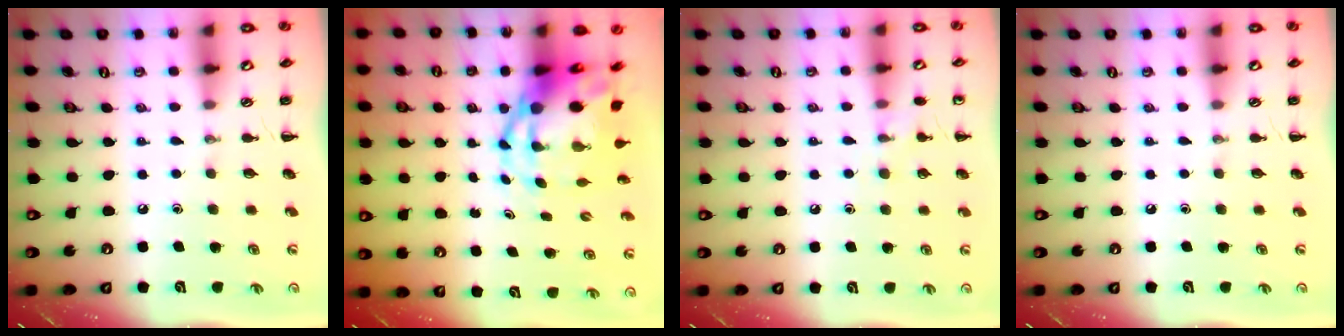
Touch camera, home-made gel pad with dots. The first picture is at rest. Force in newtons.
{"total": 9.2, "press": 8.8, "slide": 2.6}
{"total": 7.0, "press": 6.8, "slide": 1.5}
{"total": 0.0}